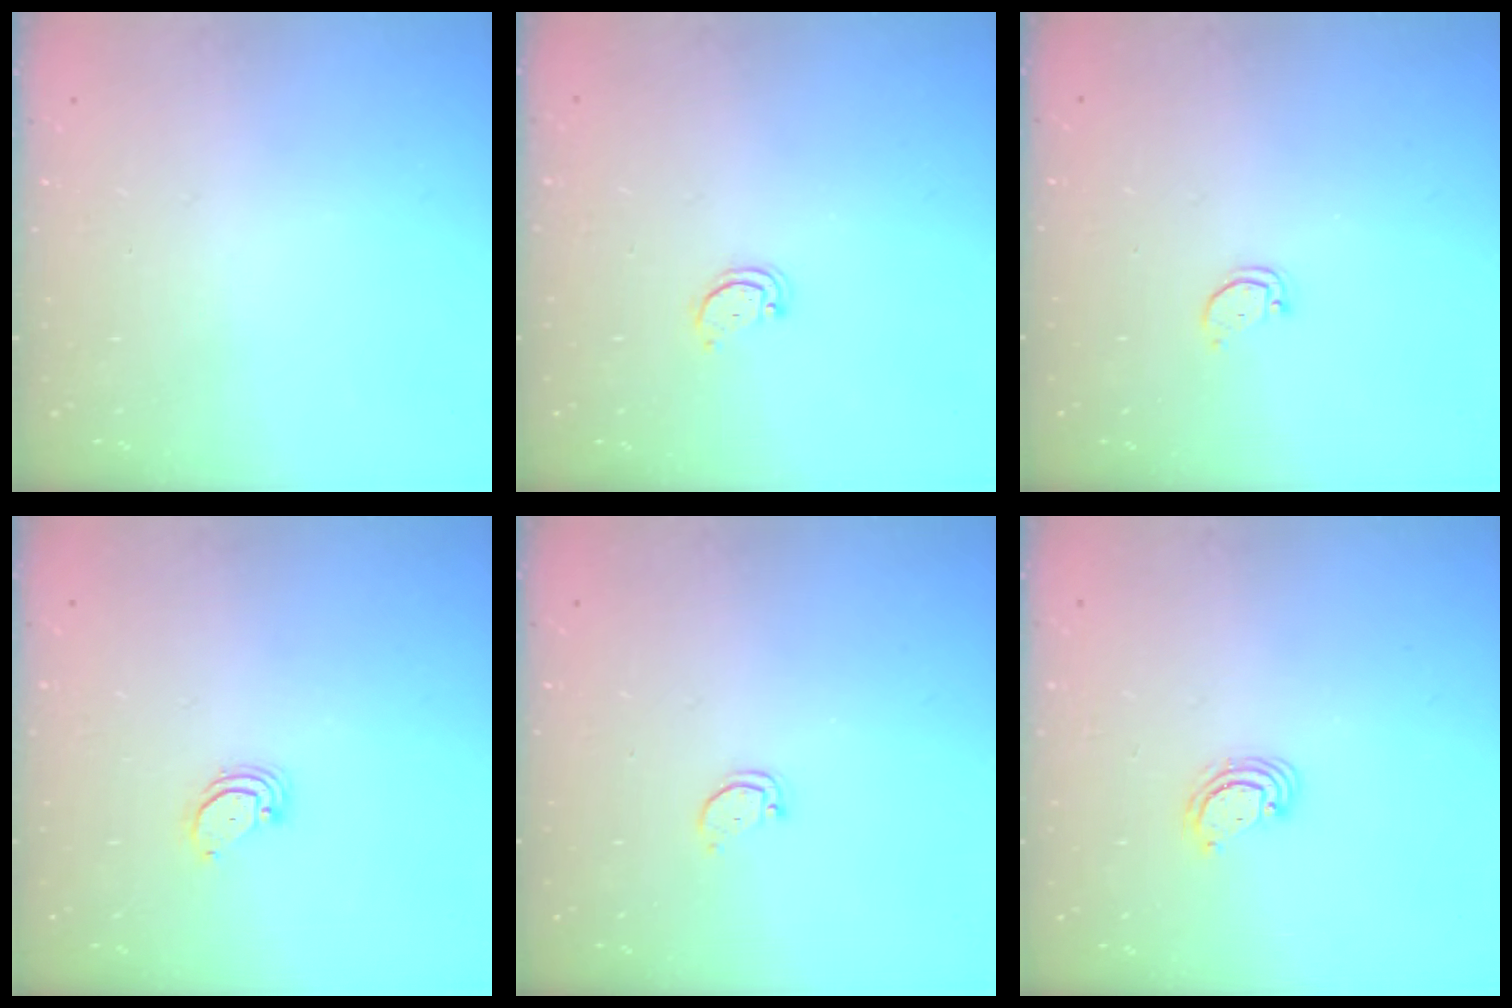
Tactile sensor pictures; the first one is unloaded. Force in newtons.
{"total": 2.2, "press": 2.1, "slide": 0.4}
{"total": 1.8, "press": 1.8, "slide": 0.1}
{"total": 2.2, "press": 2.2, "slide": 0.3}
{"total": 1.8, "press": 1.8, "slide": 0.1}
{"total": 2.5, "press": 2.5, "slide": 0.3}